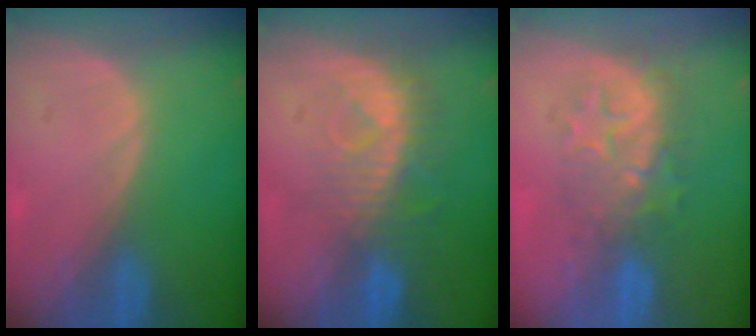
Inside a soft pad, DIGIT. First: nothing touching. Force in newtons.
{"total": 8.2, "press": 7.4, "slide": 3.5}
{"total": 7.9, "press": 7.4, "slide": 2.7}